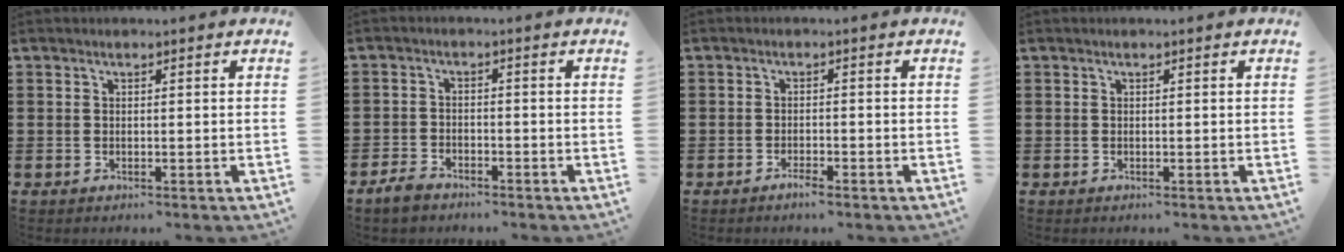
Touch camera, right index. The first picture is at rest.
{"total": 2.4, "force": [-2.1, 0.9, 0.6], "torque": [-0.017, 0.006, -0.044]}
{"total": 1.5, "force": [-1.3, 0.2, 0.7], "torque": [-0.015, -0.003, -0.023]}
{"total": 0.0}